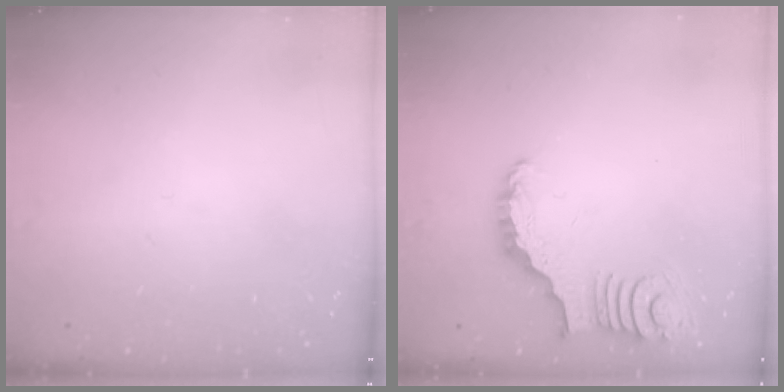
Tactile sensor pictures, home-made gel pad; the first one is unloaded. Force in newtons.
{"total": 3.4, "press": 3.4, "slide": 0.5}